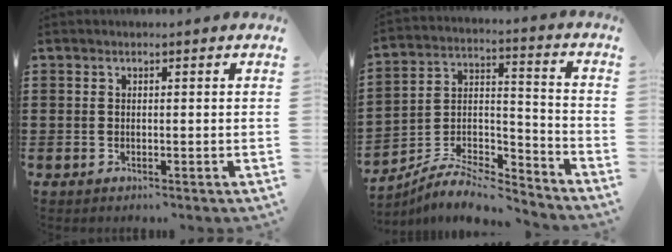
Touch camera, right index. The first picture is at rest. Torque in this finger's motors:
{"motor_torque": [0.63, -0.51, 0.00, -0.02]}